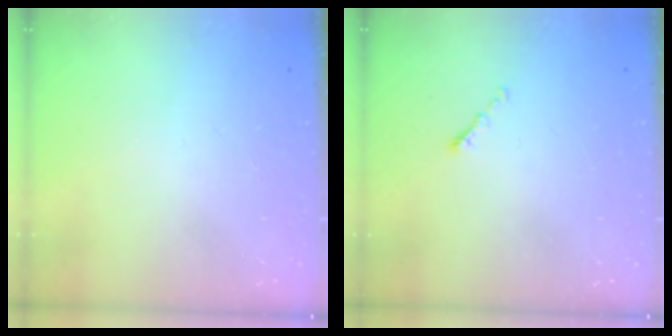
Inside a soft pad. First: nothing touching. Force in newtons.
{"total": 0.6, "press": 0.5, "slide": 0.2}